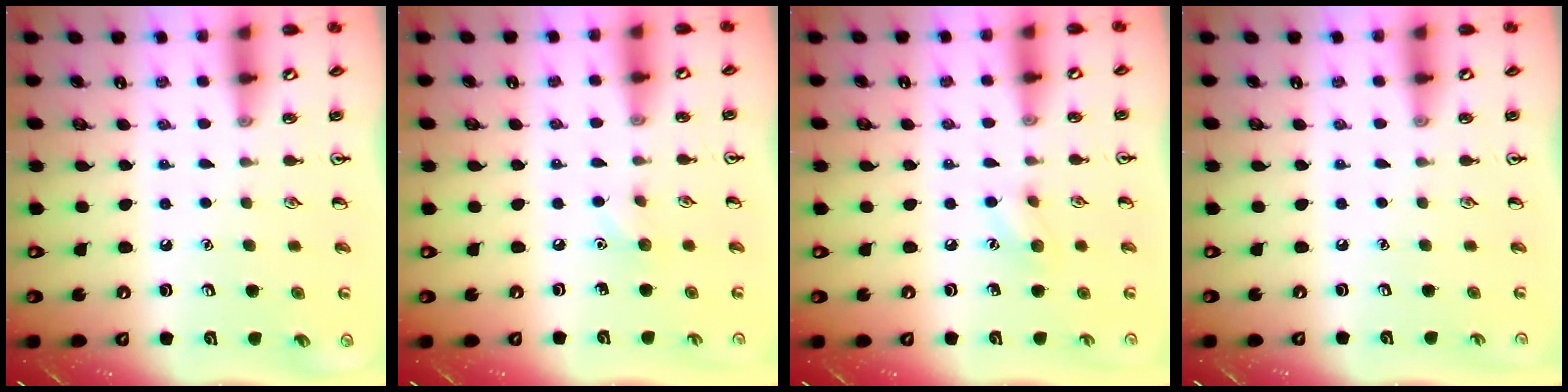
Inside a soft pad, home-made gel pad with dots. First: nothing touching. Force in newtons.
{"total": 4.7, "press": 4.4, "slide": 1.6}
{"total": 7.5, "press": 7.3, "slide": 1.9}
{"total": 0.0}